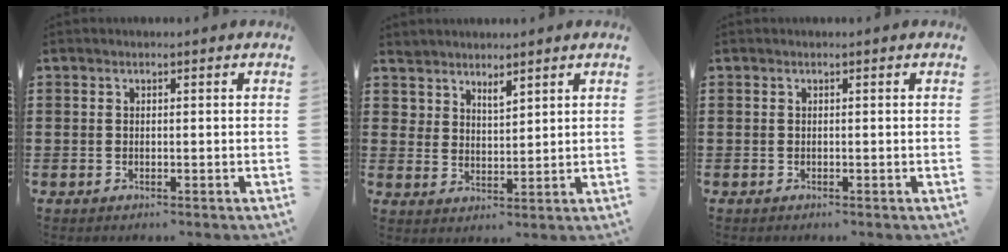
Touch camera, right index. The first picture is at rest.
{"total": 2.7, "force": [2.6, 0.7, 0.0], "torque": [-0.007, 0.000, 0.051]}
{"total": 0.0}